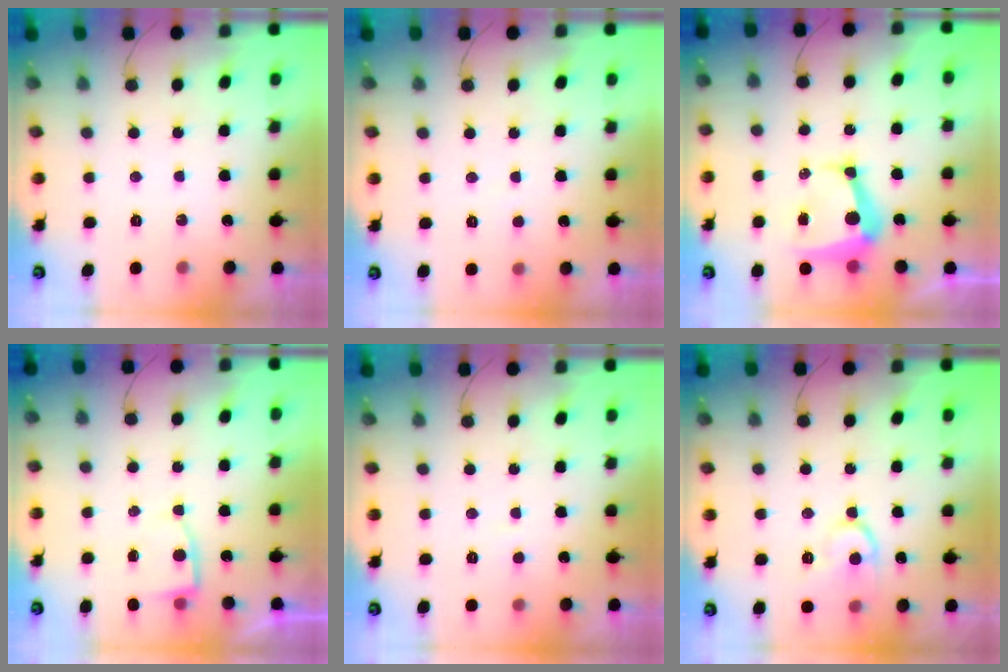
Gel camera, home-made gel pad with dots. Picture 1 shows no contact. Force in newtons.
{"total": 1.6, "press": 1.6, "slide": 0.2}
{"total": 8.7, "press": 8.6, "slide": 0.9}
{"total": 3.7, "press": 3.6, "slide": 0.4}
{"total": 1.8, "press": 1.7, "slide": 0.1}
{"total": 11.5, "press": 11.4, "slide": 1.0}